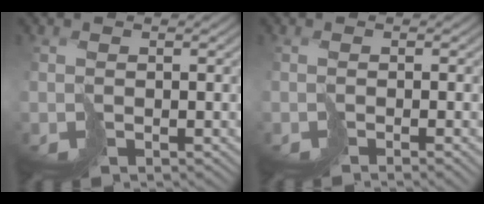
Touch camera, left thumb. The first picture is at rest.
{"total": 2.1, "force": [-0.7, 0.3, 1.9], "torque": [-0.021, -0.001, -0.019]}